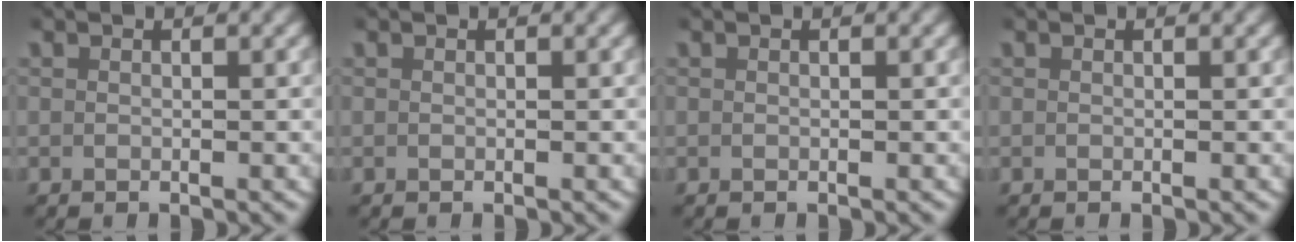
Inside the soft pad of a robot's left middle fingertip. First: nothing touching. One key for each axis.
{"total": 0.0}
{"total": 0.0}
{"total": 0.0}